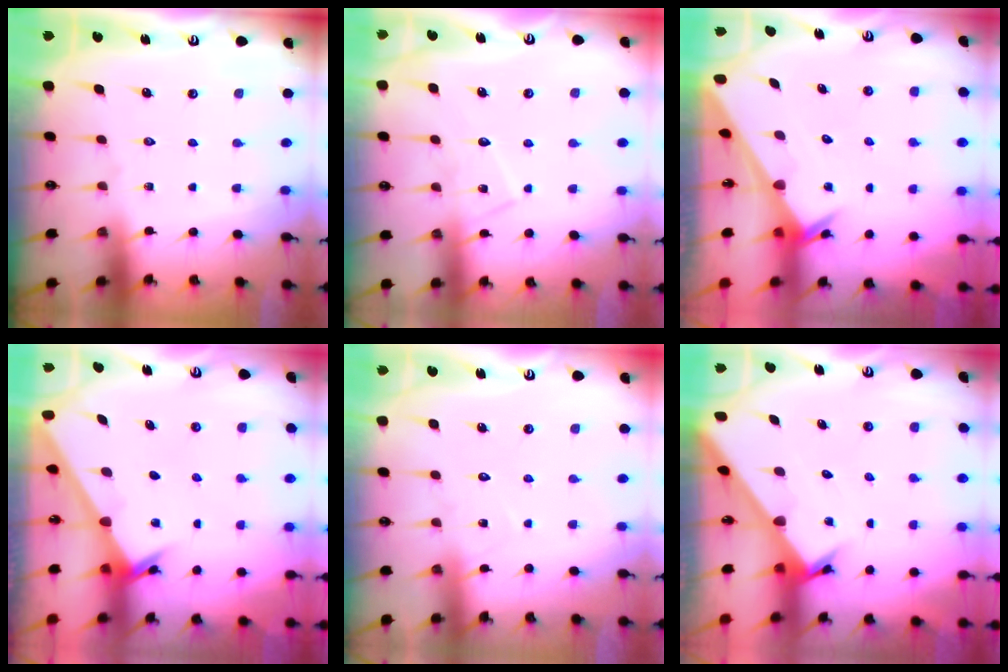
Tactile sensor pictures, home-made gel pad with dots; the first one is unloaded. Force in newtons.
{"total": 7.6, "press": 7.6, "slide": 0.6}
{"total": 3.4, "press": 3.4, "slide": 0.4}
{"total": 2.3, "press": 2.3, "slide": 0.2}
{"total": 5.6, "press": 5.6, "slide": 0.6}
{"total": 2.5, "press": 2.5, "slide": 0.2}